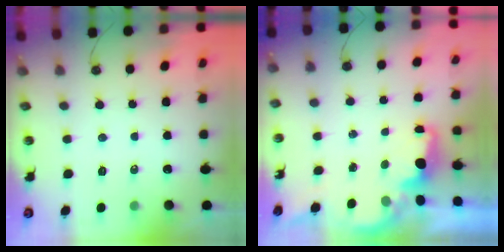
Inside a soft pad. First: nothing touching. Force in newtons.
{"total": 1.8, "press": 1.7, "slide": 0.6}